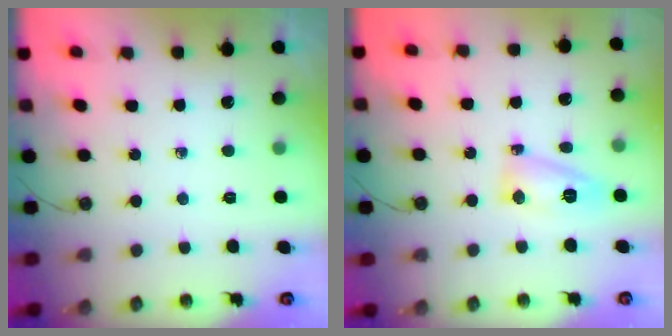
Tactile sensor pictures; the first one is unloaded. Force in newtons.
{"total": 8.0, "press": 7.9, "slide": 0.6}